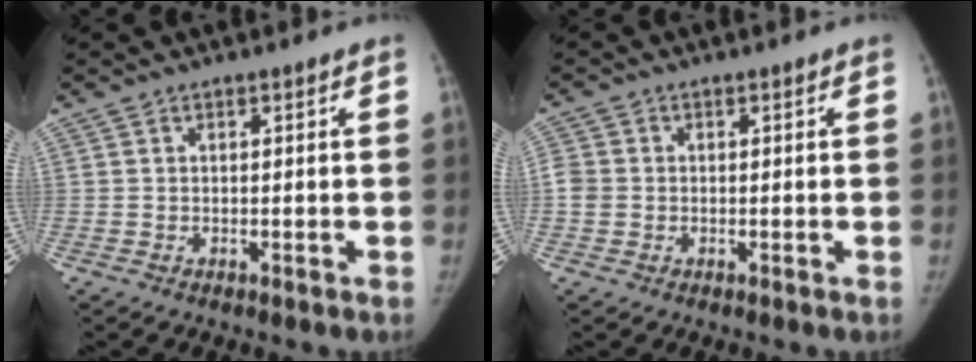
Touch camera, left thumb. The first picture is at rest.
{"total": 3.2, "force": [-0.2, 2.8, 1.6], "torque": [-0.035, 0.004, -0.007]}